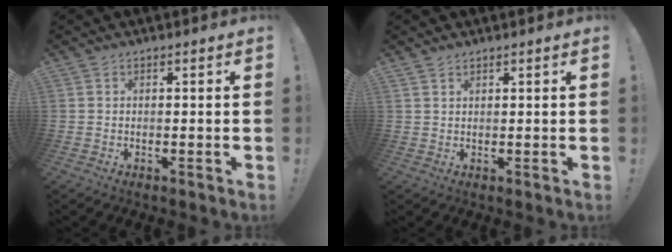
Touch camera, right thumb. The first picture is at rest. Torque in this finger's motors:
{"motor_torque": [-0.30, -0.25, -0.13, 0.14, 0.08]}